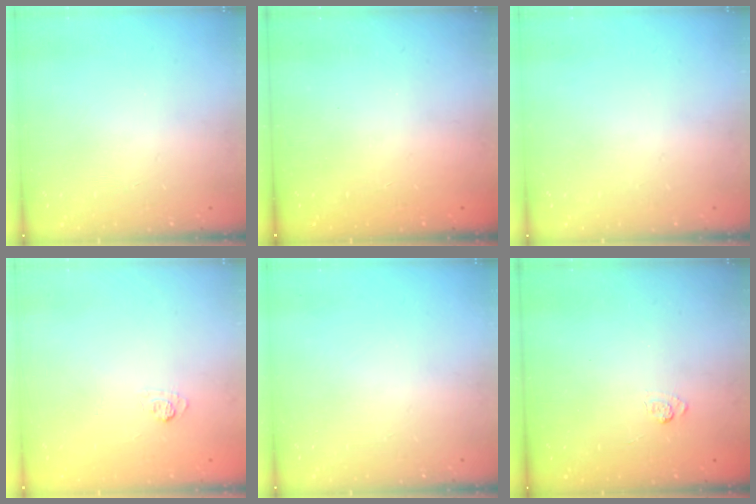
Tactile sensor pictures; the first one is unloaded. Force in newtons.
{"total": 2.4, "press": 2.3, "slide": 0.8}
{"total": 0.0}
{"total": 2.2, "press": 1.8, "slide": 1.3}
{"total": 0.0}
{"total": 2.5, "press": 2.1, "slide": 1.4}